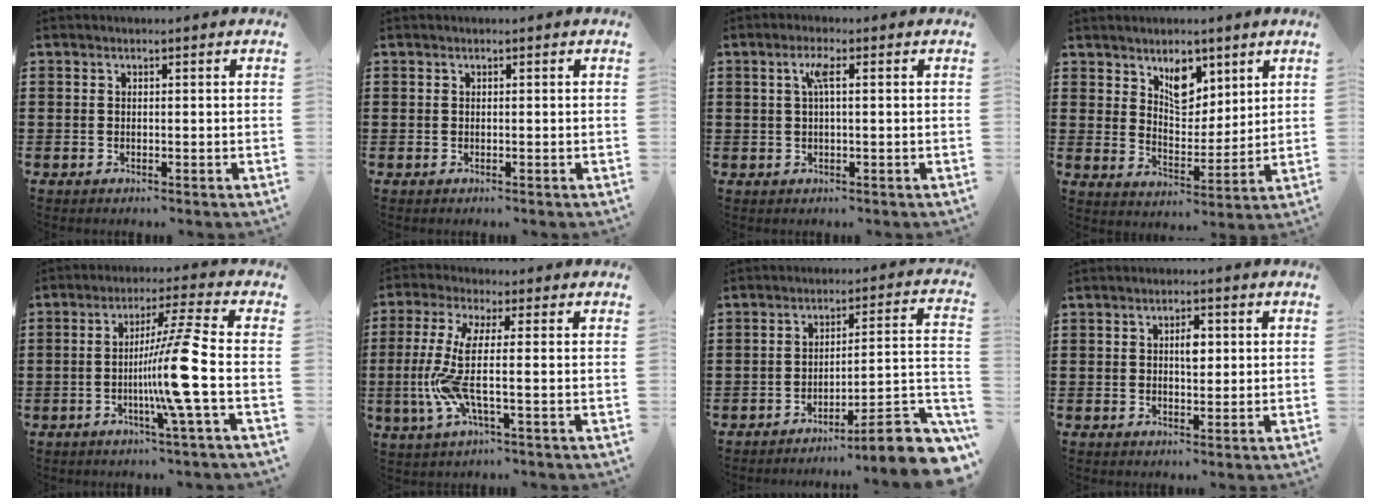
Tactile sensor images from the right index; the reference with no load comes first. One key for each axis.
{"total": 0.0}
{"total": 2.7, "fx": 0.6, "fy": 0.3, "fz": 2.7, "tx": -0.063, "ty": 0.001, "tz": 0.005}
{"total": 6.8, "fx": 4.4, "fy": 3.9, "fz": 3.4, "tx": -0.060, "ty": -0.008, "tz": 0.077}
{"total": 10.5, "fx": -2.4, "fy": -1.2, "fz": 10.1, "tx": -0.188, "ty": -0.015, "tz": -0.053}
{"total": 8.8, "fx": -1.1, "fy": 1.4, "fz": 8.6, "tx": -0.210, "ty": -0.024, "tz": -0.032}
{"total": 8.3, "fx": -6.0, "fy": 0.5, "fz": 5.7, "tx": -0.085, "ty": -0.003, "tz": -0.113}
{"total": 3.0, "fx": 0.5, "fy": 1.3, "fz": 2.7, "tx": -0.038, "ty": 0.000, "tz": 0.003}